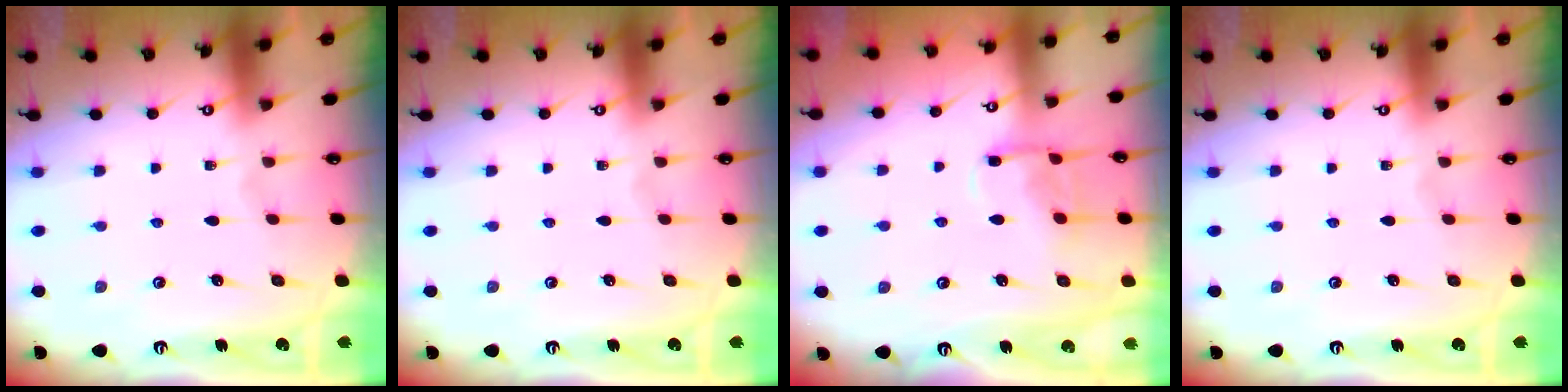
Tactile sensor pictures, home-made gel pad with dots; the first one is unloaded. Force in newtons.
{"total": 0.0}
{"total": 9.1, "press": 9.1, "slide": 0.8}
{"total": 0.0}